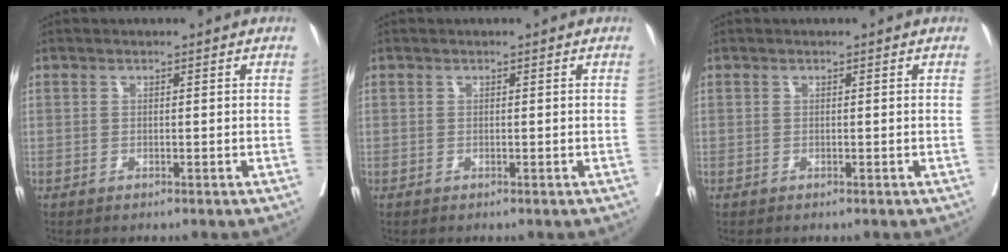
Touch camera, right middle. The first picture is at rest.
{"total": 0.0}
{"total": 0.0}